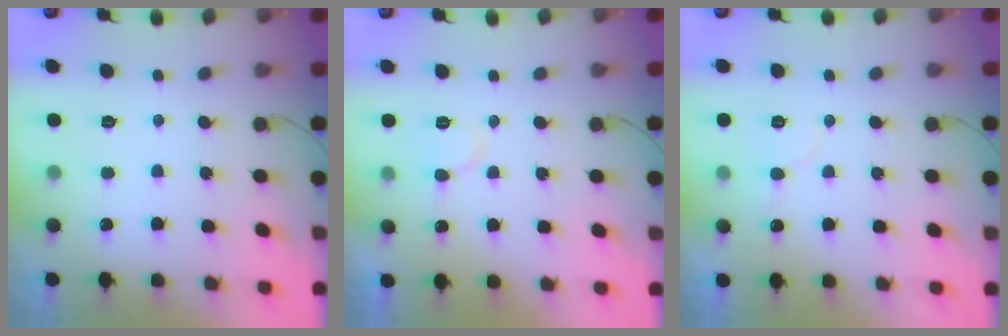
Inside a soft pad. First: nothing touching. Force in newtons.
{"total": 6.4, "press": 6.4, "slide": 0.2}
{"total": 4.5, "press": 4.5, "slide": 0.4}